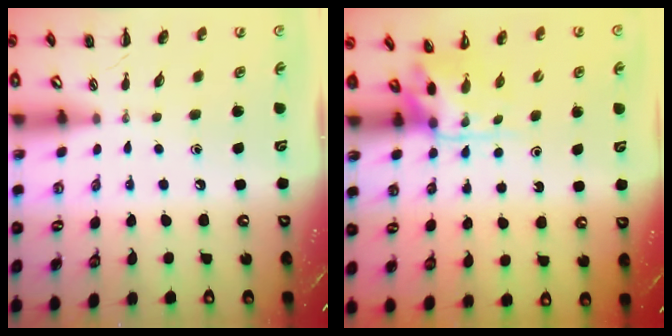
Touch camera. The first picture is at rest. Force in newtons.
{"total": 3.8, "press": 3.7, "slide": 0.7}